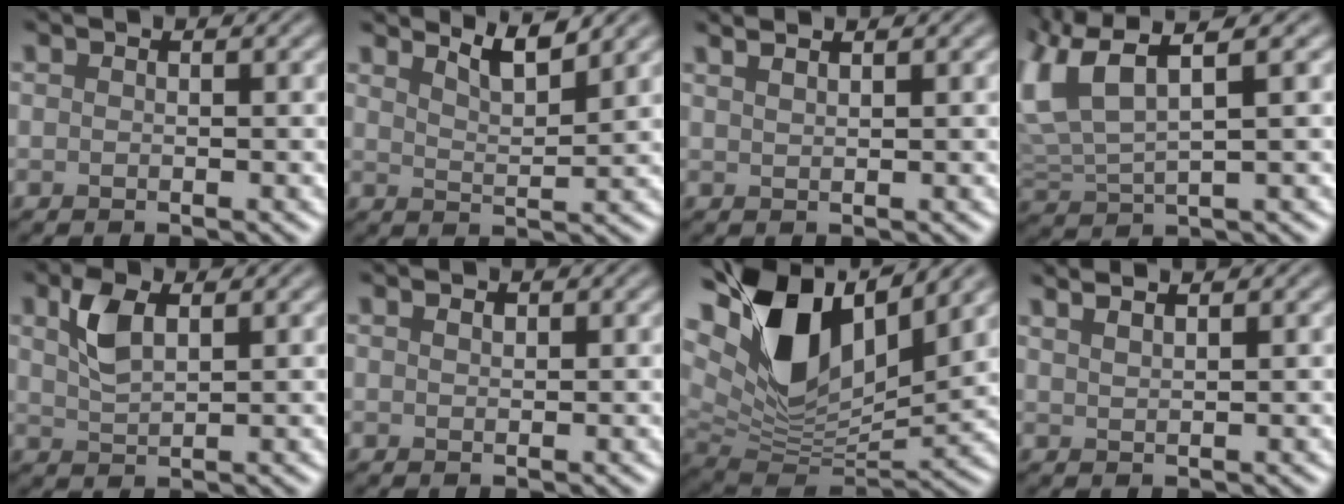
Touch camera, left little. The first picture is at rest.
{"total": 3.2, "force": [2.7, 0.6, 1.6], "torque": [-0.021, 0.003, 0.044]}
{"total": 2.5, "force": [1.9, 0.9, 1.4], "torque": [-0.002, 0.010, 0.003]}
{"total": 7.4, "force": [3.3, 2.9, 5.9], "torque": [-0.145, 0.019, 0.060]}
{"total": 3.3, "force": [1.5, 1.6, 2.5], "torque": [-0.058, 0.006, 0.033]}
{"total": 0.6, "force": [0.4, 0.3, 0.3], "torque": [-0.009, 0.000, 0.009]}
{"total": 12.6, "force": [5.4, 6.7, 9.3], "torque": [-0.188, 0.004, 0.106]}
{"total": 3.2, "force": [2.4, 1.1, 1.8], "torque": [-0.005, 0.019, 0.007]}